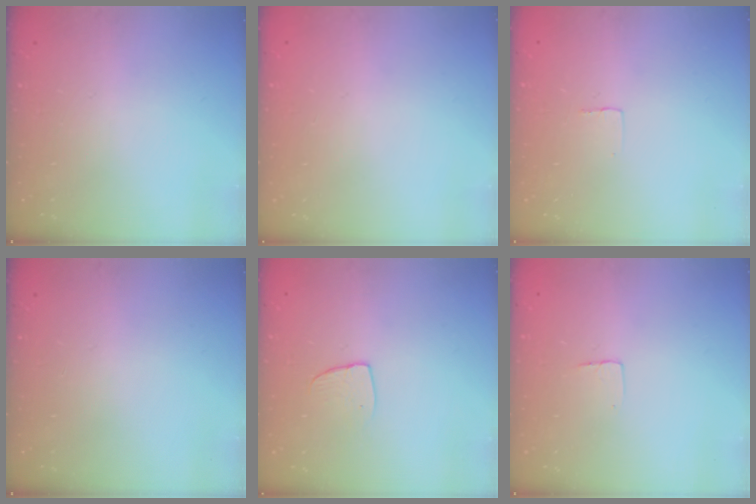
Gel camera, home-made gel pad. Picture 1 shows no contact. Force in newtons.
{"total": 0.7, "press": 0.6, "slide": 0.3}
{"total": 2.4, "press": 2.4, "slide": 0.1}
{"total": 0.0}
{"total": 6.5, "press": 6.5, "slide": 0.5}
{"total": 2.9, "press": 2.9, "slide": 0.2}